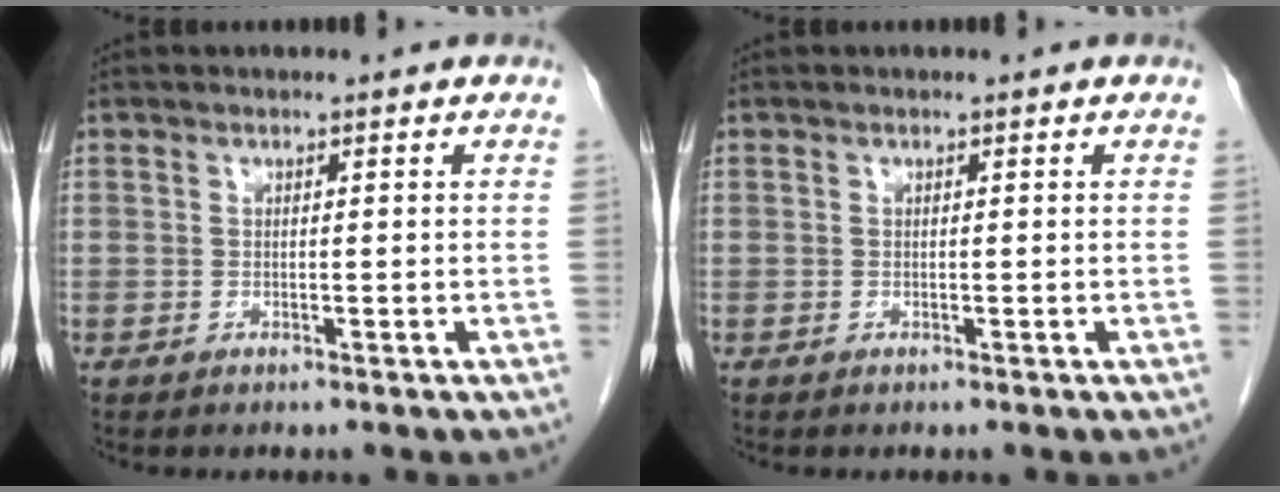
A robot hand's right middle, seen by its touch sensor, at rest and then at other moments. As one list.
[{"total": 0.0}]